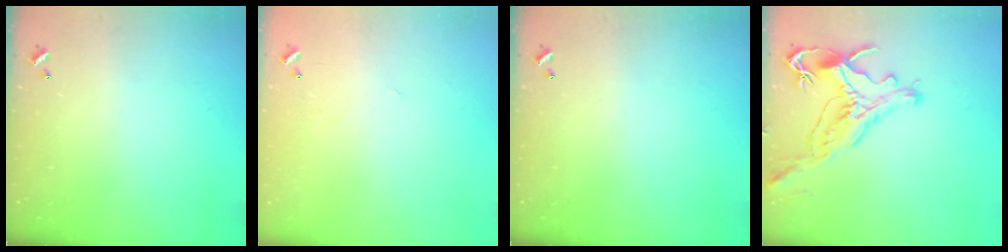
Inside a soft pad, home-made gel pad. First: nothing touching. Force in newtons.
{"total": 6.0, "press": 6.0, "slide": 0.9}
{"total": 0.0}
{"total": 1.2, "press": 0.9, "slide": 0.9}